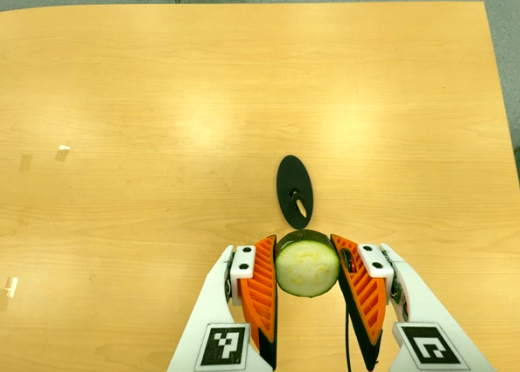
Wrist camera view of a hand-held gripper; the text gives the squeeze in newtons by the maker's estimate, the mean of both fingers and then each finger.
{"total": 11.7, "left": 10.9, "right": 12.6}